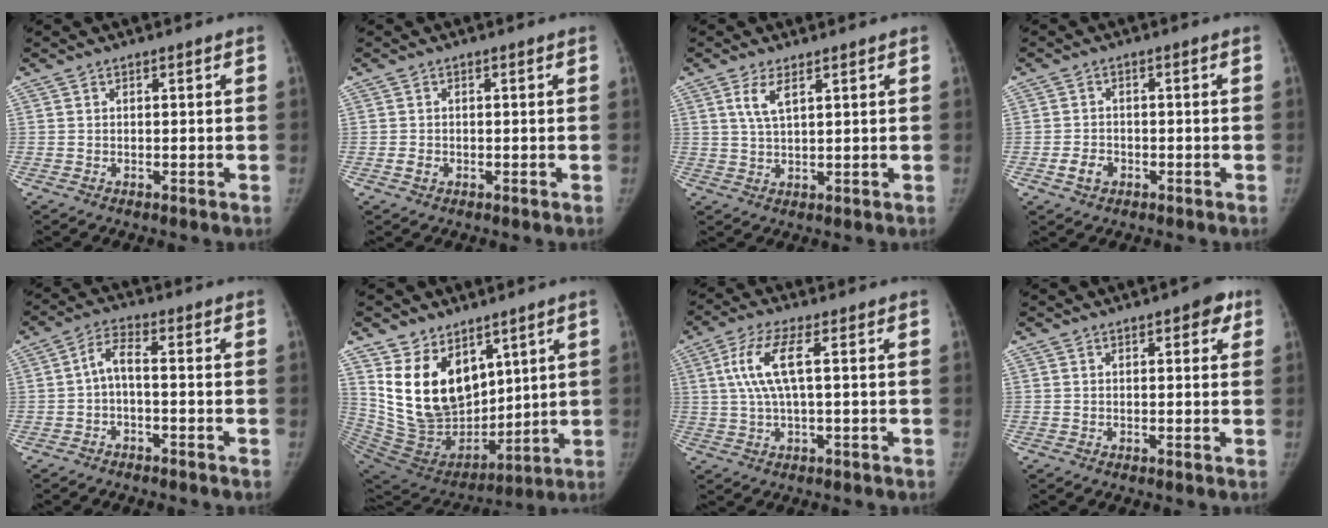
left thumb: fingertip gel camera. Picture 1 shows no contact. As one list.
[{"total": 1.5, "force": [-0.6, 1.2, 0.7], "torque": [-0.010, 0.003, -0.010]}, {"total": 4.0, "force": [1.9, 1.2, 3.3], "torque": [-0.069, -0.006, 0.043]}, {"total": 3.3, "force": [-1.5, 2.5, 1.5], "torque": [-0.021, 0.011, -0.025]}, {"total": 3.9, "force": [-1.1, 1.4, 3.5], "torque": [-0.069, 0.027, -0.026]}, {"total": 18.4, "force": [8.6, 12.1, 10.8], "torque": [-0.152, -0.053, 0.192]}, {"total": 7.8, "force": [1.6, 1.7, 7.4], "torque": [-0.182, 0.013, 0.032]}, {"total": 3.8, "force": [1.9, 1.8, 2.8], "torque": [-0.013, -0.001, 0.015]}]